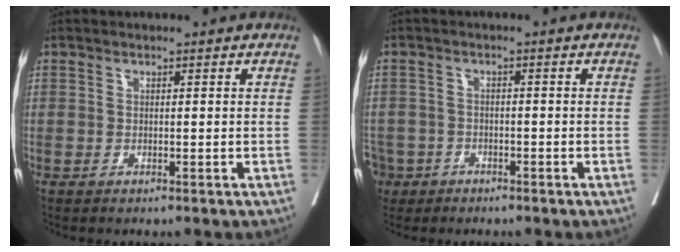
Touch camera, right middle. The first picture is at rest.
{"total": 6.7, "force": [-4.2, 5.1, 1.0], "torque": [-0.039, 0.000, -0.073]}